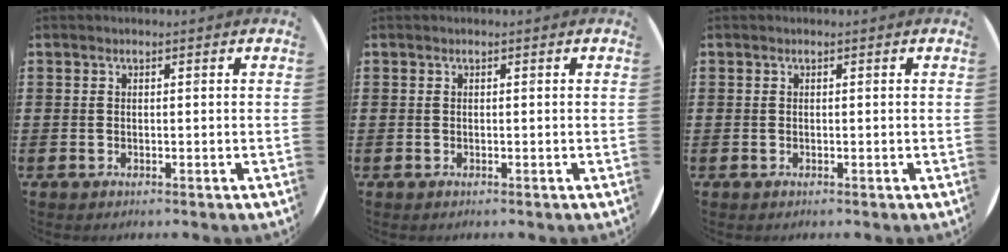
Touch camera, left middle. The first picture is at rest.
{"total": 0.0}
{"total": 0.0}